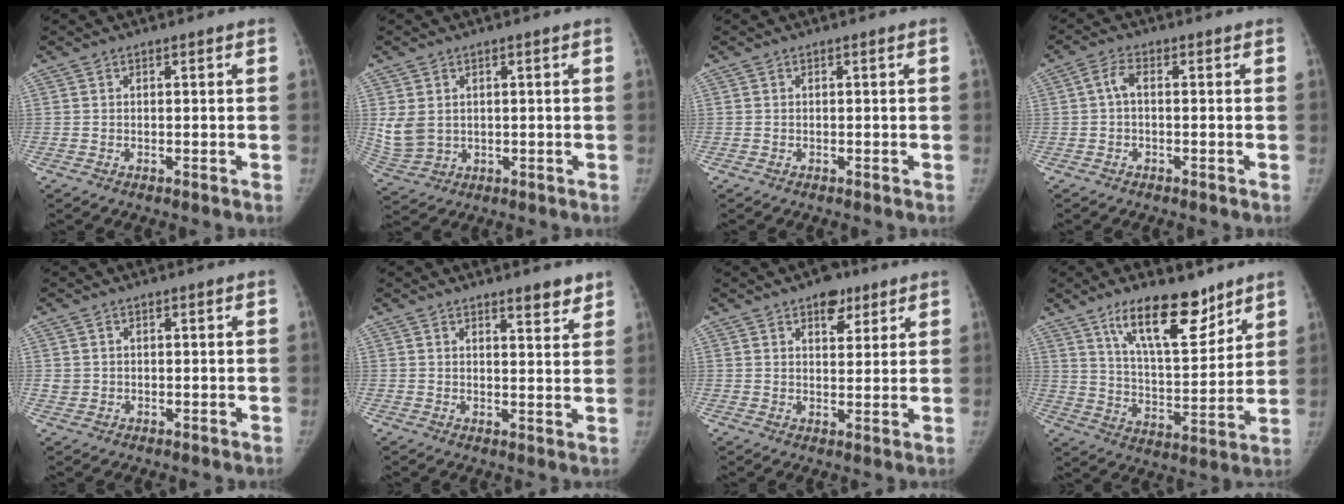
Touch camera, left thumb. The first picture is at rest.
{"total": 6.2, "force": [0.9, 4.9, 3.6], "torque": [-0.072, -0.008, 0.034]}
{"total": 0.0}
{"total": 2.8, "force": [-0.2, 1.3, 2.5], "torque": [-0.047, 0.009, -0.011]}
{"total": 1.6, "force": [0.1, 1.5, 0.4], "torque": [0.000, 0.002, 0.005]}
{"total": 4.0, "force": [3.2, 1.1, 2.1], "torque": [-0.013, -0.024, 0.043]}
{"total": 6.0, "force": [3.6, 3.4, 3.3], "torque": [-0.016, -0.016, 0.051]}
{"total": 15.8, "force": [10.6, 5.8, 10.3], "torque": [-0.131, -0.069, 0.185]}